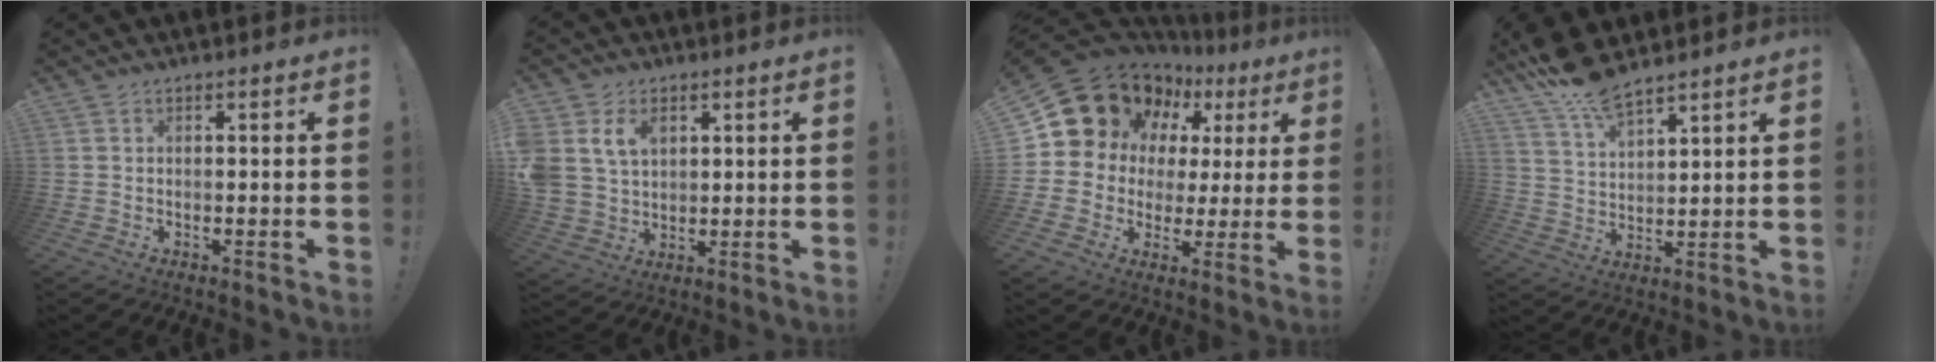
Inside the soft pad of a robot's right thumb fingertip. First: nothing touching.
{"total": 9.8, "force": [4.4, 7.4, 4.7], "torque": [-0.088, -0.015, 0.089]}
{"total": 16.3, "force": [10.6, 10.6, 6.3], "torque": [-0.106, -0.075, 0.216]}
{"total": 9.4, "force": [8.2, 1.9, 4.3], "torque": [-0.085, -0.053, 0.152]}